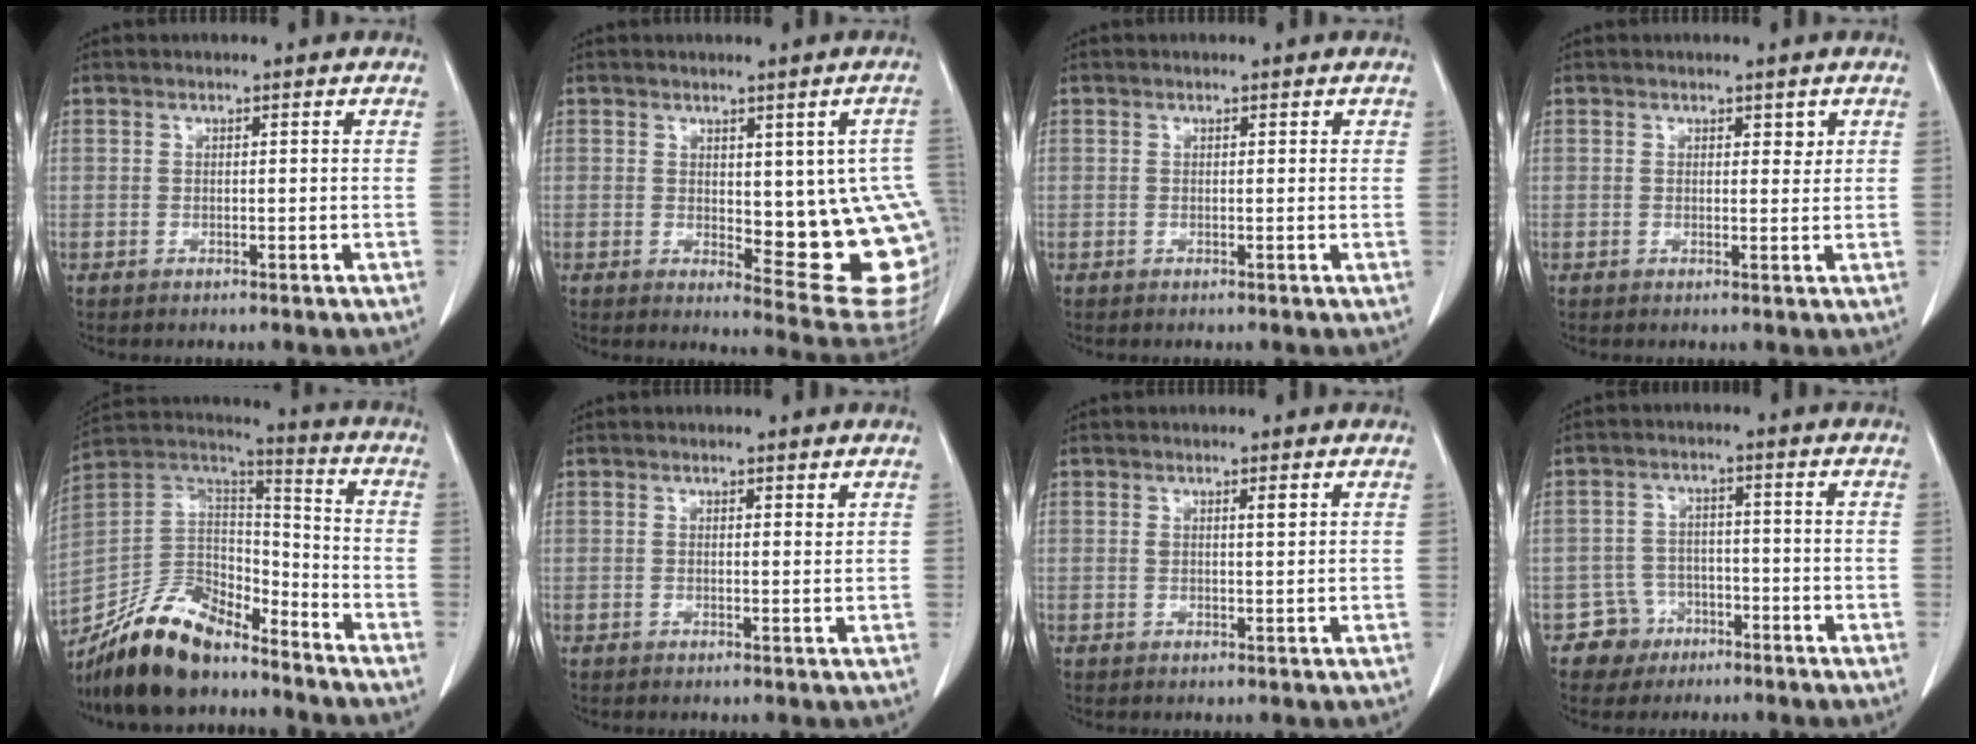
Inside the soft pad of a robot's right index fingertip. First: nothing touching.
{"total": 14.6, "force": [-0.4, 4.8, 13.8], "torque": [-0.125, -0.002, 0.010]}
{"total": 0.5, "force": [0.3, 0.4, 0.2], "torque": [0.002, 0.003, 0.000]}
{"total": 1.4, "force": [0.8, 0.8, 0.8], "torque": [-0.007, -0.005, 0.011]}
{"total": 16.5, "force": [-13.6, 6.0, 7.0], "torque": [-0.128, 0.030, -0.252]}
{"total": 0.7, "force": [0.6, 0.2, 0.4], "torque": [-0.007, -0.004, 0.007]}
{"total": 1.4, "force": [0.8, 0.2, 1.2], "torque": [-0.020, -0.003, 0.012]}
{"total": 4.8, "force": [-2.8, 4.0, -0.4], "torque": [0.014, 0.015, -0.045]}